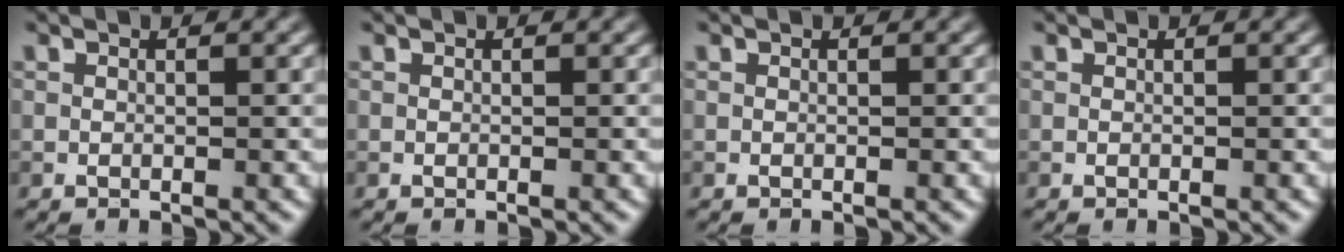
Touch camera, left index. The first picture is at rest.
{"total": 0.0}
{"total": 0.0}
{"total": 0.0}